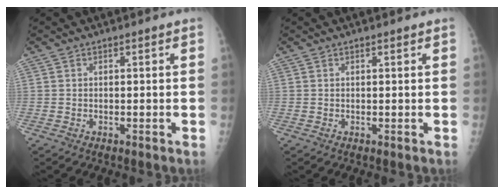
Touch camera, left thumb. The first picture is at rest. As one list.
[{"total": 0.7, "force": [0.5, 0.1, 0.5], "torque": [-0.007, -0.001, 0.008]}]